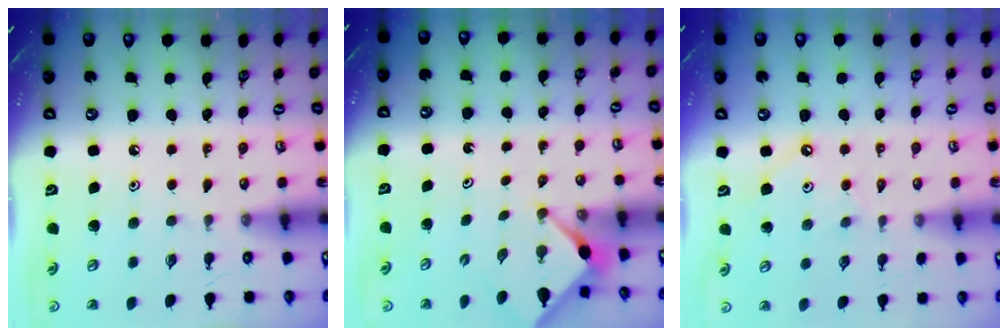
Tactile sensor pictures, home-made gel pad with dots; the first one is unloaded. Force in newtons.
{"total": 2.9, "press": 2.9, "slide": 0.4}
{"total": 1.9, "press": 1.9, "slide": 0.2}